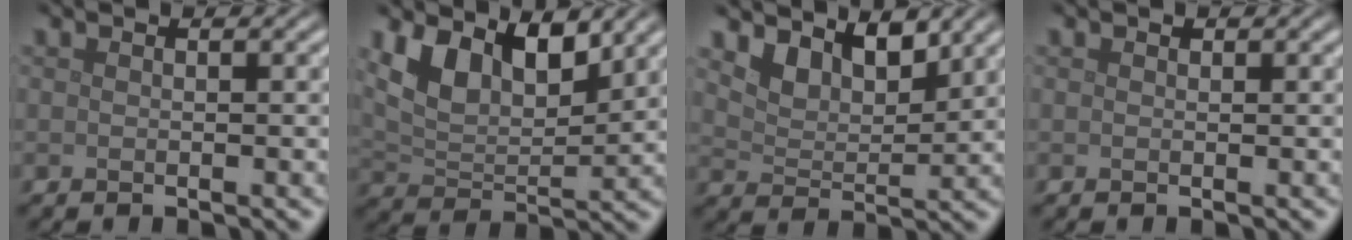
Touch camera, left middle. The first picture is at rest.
{"total": 6.7, "force": [3.5, 3.6, 4.4], "torque": [-0.084, -0.012, 0.063]}
{"total": 4.0, "force": [3.2, 1.7, 1.7], "torque": [-0.043, -0.010, 0.052]}
{"total": 0.0}